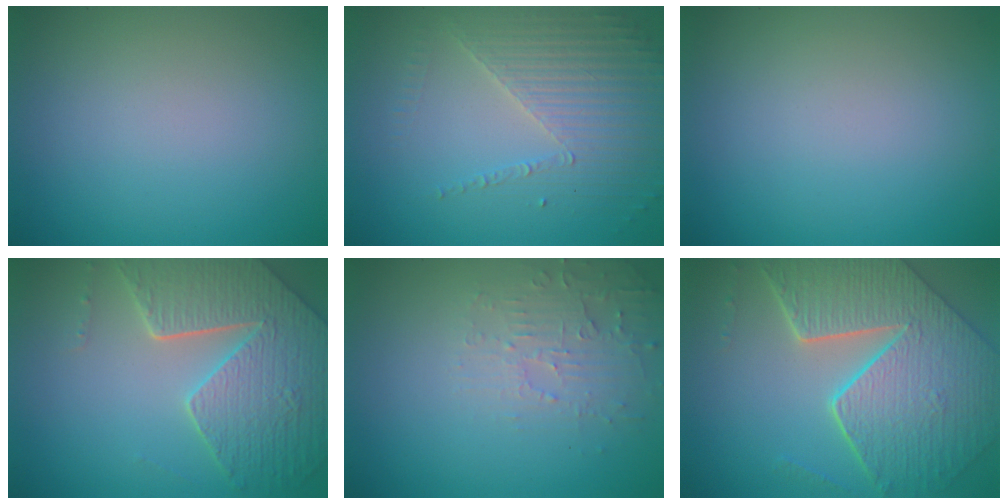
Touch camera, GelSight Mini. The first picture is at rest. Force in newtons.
{"total": 3.6, "press": 3.3, "slide": 1.4}
{"total": 0.0}
{"total": 7.5, "press": 5.6, "slide": 5.0}
{"total": 2.8, "press": 2.7, "slide": 0.6}
{"total": 9.4, "press": 6.9, "slide": 6.4}